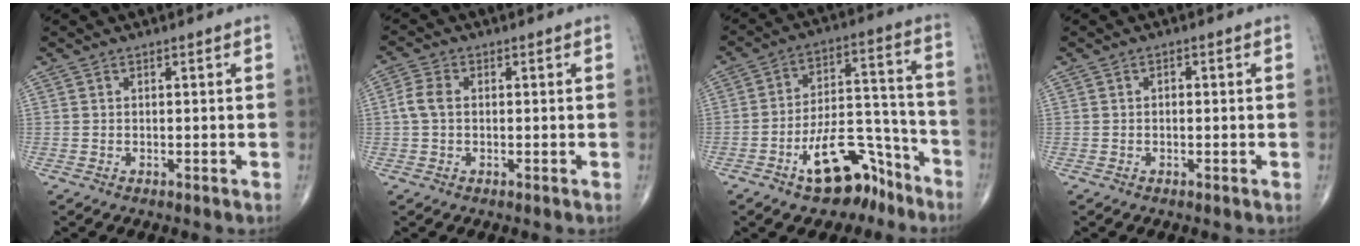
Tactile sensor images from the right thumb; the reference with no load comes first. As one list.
[{"total": 3.6, "force": [0.1, 2.4, 2.7], "torque": [-0.064, 0.009, -0.005]}, {"total": 14.3, "force": [-9.0, 7.1, 8.6], "torque": [-0.100, 0.089, -0.142]}, {"total": 0.8, "force": [0.0, 0.5, 0.6], "torque": [-0.004, 0.001, -0.004]}]